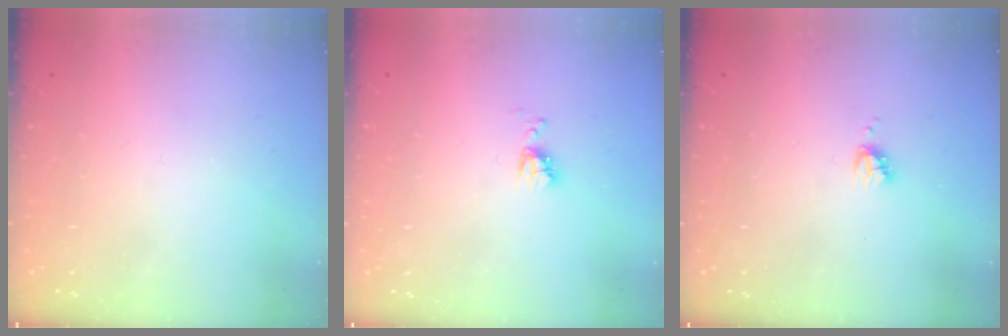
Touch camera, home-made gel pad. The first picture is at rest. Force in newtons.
{"total": 4.9, "press": 4.8, "slide": 0.8}
{"total": 3.7, "press": 3.7, "slide": 0.4}